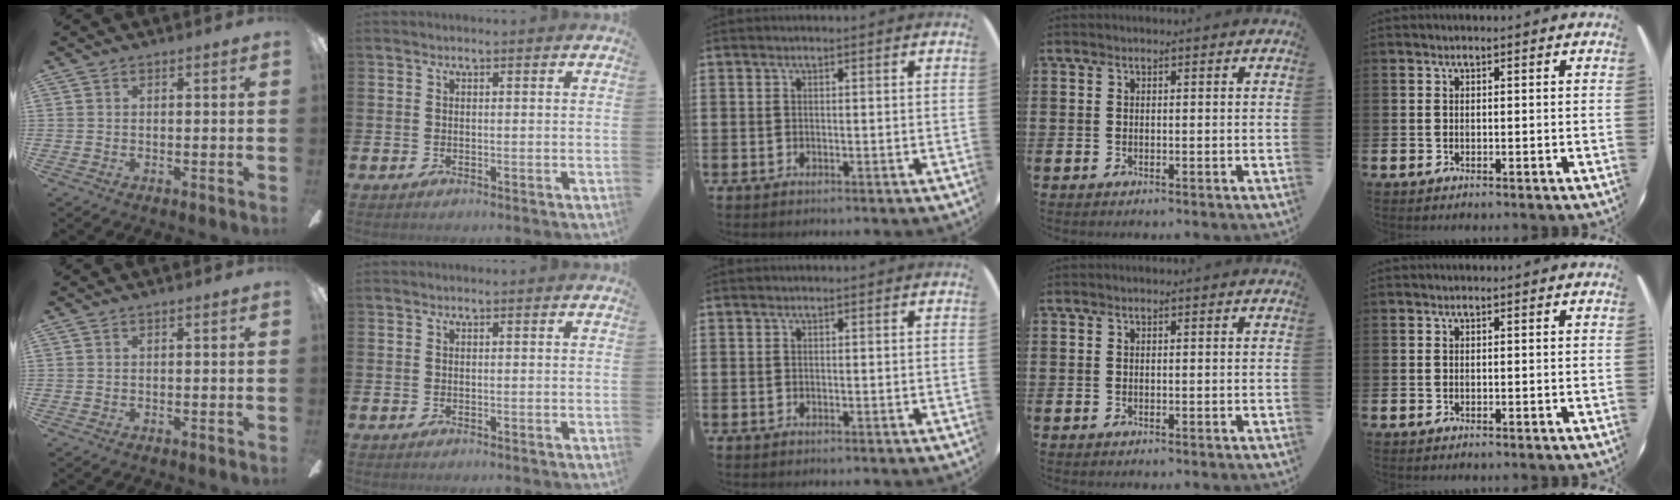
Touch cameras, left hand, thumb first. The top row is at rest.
{}